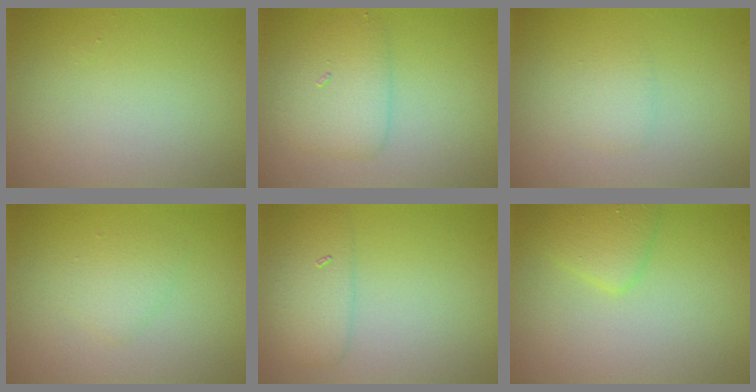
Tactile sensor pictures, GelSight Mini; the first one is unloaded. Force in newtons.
{"total": 3.2, "press": 3.2, "slide": 0.1}
{"total": 1.2, "press": 1.2, "slide": 0.1}
{"total": 1.4, "press": 1.4, "slide": 0.0}
{"total": 3.0, "press": 3.0, "slide": 0.2}
{"total": 2.2, "press": 2.2, "slide": 0.1}